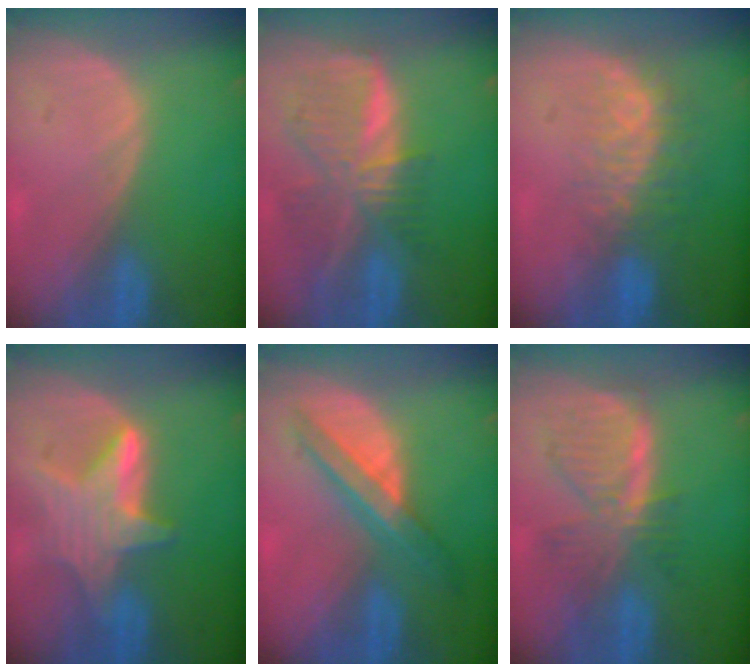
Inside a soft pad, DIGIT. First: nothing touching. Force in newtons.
{"total": 9.1, "press": 8.0, "slide": 4.5}
{"total": 8.4, "press": 7.1, "slide": 4.4}
{"total": 7.1, "press": 7.1, "slide": 0.3}
{"total": 7.2, "press": 6.1, "slide": 3.8}
{"total": 7.7, "press": 6.9, "slide": 3.3}